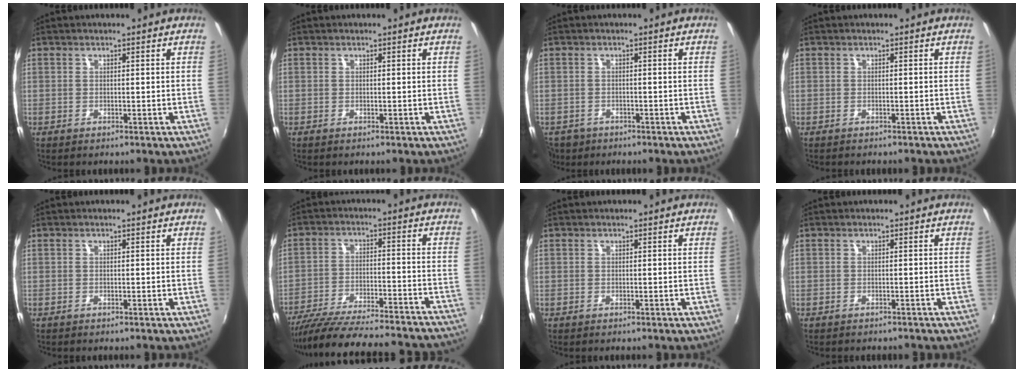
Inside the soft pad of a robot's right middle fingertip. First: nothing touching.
{"total": 0.0}
{"total": 5.2, "force": [-3.2, 3.7, 1.8], "torque": [-0.052, -0.012, -0.052]}
{"total": 1.0, "force": [-1.0, 0.2, 0.2], "torque": [-0.009, -0.003, -0.013]}
{"total": 0.0}
{"total": 28.3, "force": [-25.6, 2.7, 11.9], "torque": [-0.207, -0.051, -0.362]}
{"total": 0.0}
{"total": 1.6, "force": [-1.5, 0.3, 0.5], "torque": [-0.014, -0.008, -0.018]}